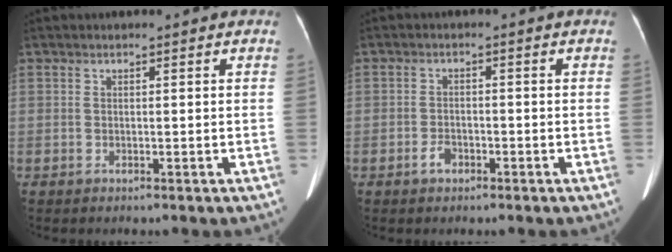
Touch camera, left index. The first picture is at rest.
{"total": 2.1, "force": [-1.3, 1.3, 1.1], "torque": [-0.023, 0.003, -0.022]}